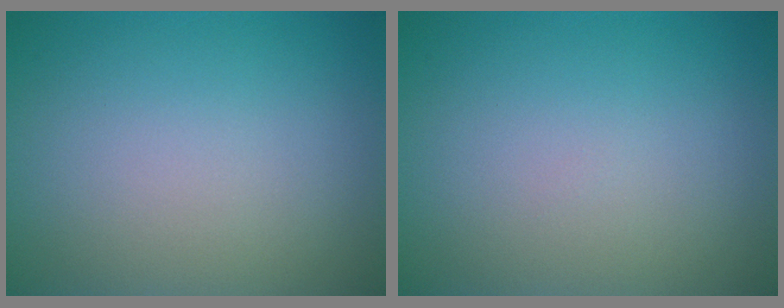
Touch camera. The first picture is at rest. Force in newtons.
{"total": 0.0}